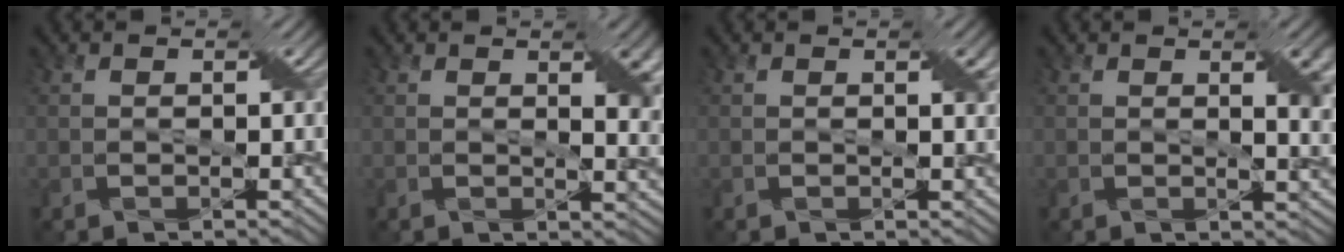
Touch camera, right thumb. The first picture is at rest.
{"total": 4.8, "force": [1.7, 1.8, 4.1], "torque": [-0.059, -0.005, 0.032]}
{"total": 1.2, "force": [0.5, 0.2, 1.0], "torque": [-0.012, -0.001, 0.008]}
{"total": 3.9, "force": [1.3, 1.1, 3.5], "torque": [-0.053, -0.001, 0.026]}